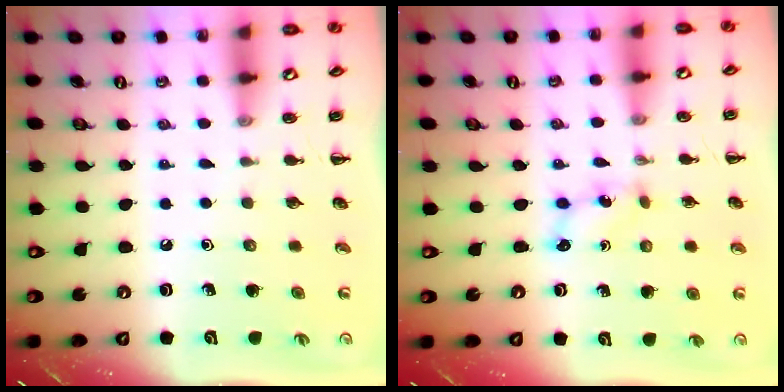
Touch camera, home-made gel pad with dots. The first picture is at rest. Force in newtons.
{"total": 3.0, "press": 2.9, "slide": 0.9}